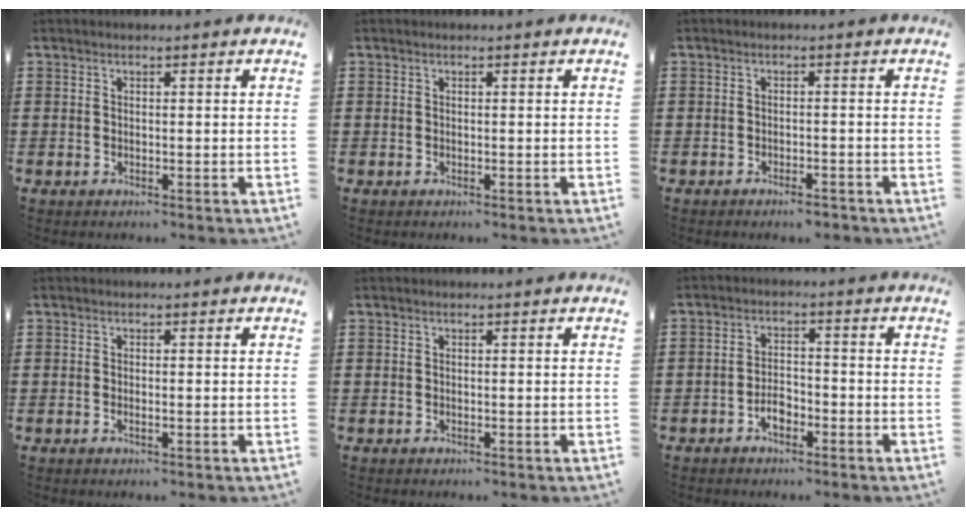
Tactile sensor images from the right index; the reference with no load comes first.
{"total": 0.0}
{"total": 1.8, "force": [-1.6, 0.1, 0.7], "torque": [-0.017, -0.003, -0.030]}
{"total": 0.5, "force": [-0.2, 0.0, 0.5], "torque": [-0.009, -0.004, -0.003]}
{"total": 0.0}
{"total": 3.1, "force": [-1.9, 1.6, 1.8], "torque": [-0.041, 0.002, -0.040]}